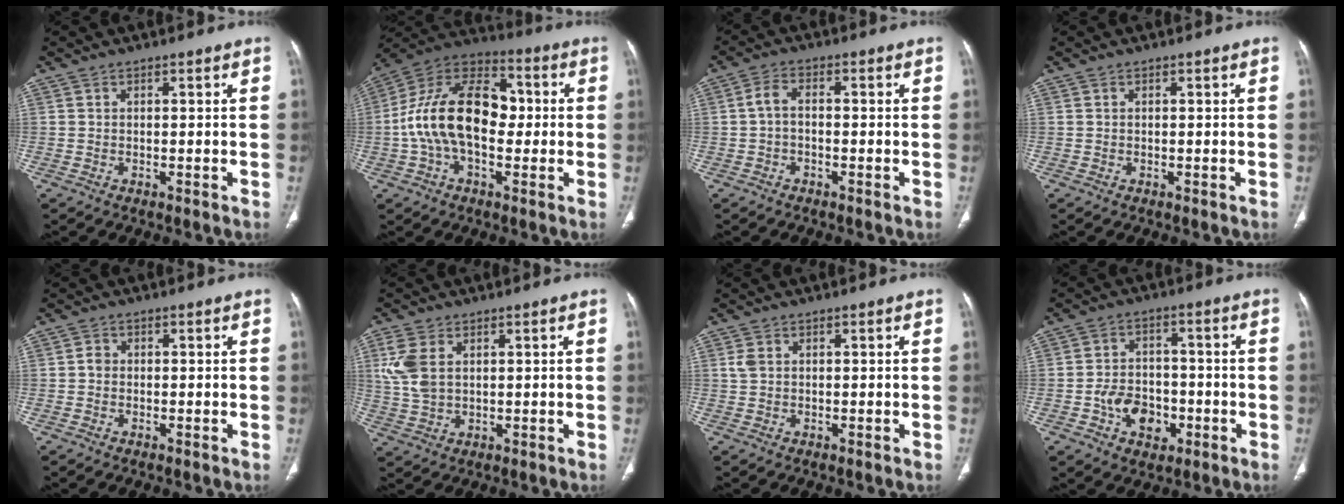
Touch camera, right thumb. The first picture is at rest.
{"total": 18.7, "force": [-0.6, 11.5, 14.8], "torque": [-0.256, 0.043, -0.016]}
{"total": 3.3, "force": [-0.5, 2.0, 2.6], "torque": [-0.048, 0.015, -0.016]}
{"total": 0.0}
{"total": 1.2, "force": [-0.2, 1.1, 0.6], "torque": [-0.005, 0.003, -0.006]}
{"total": 7.1, "force": [2.2, 4.4, 5.2], "torque": [-0.121, -0.001, 0.050]}
{"total": 1.6, "force": [0.5, 1.1, 1.1], "torque": [-0.029, 0.005, 0.014]}
{"total": 8.7, "force": [-2.9, 6.4, 5.2], "torque": [-0.057, 0.021, -0.046]}